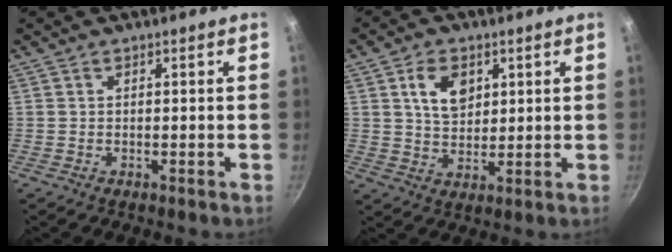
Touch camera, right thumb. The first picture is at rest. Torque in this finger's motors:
{"motor_torque": [1.67, 0.65, 0.62, -1.31, 0.16]}